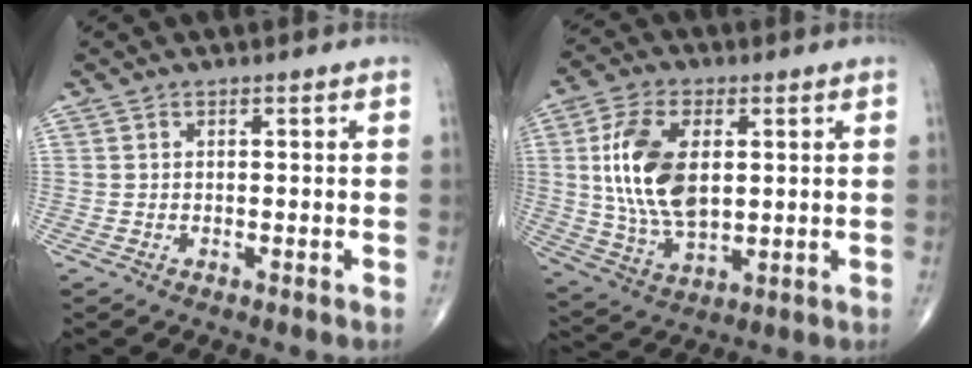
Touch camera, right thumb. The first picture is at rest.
{"total": 15.4, "force": [2.5, 8.5, 12.5], "torque": [-0.239, -0.006, 0.054]}